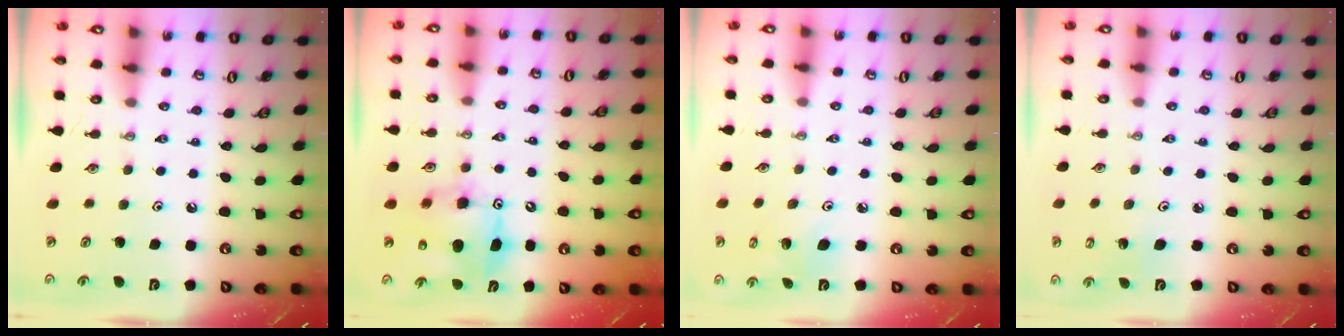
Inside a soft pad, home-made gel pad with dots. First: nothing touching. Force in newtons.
{"total": 8.5, "press": 8.5, "slide": 0.9}
{"total": 5.5, "press": 5.3, "slide": 1.6}
{"total": 2.8, "press": 2.7, "slide": 0.5}